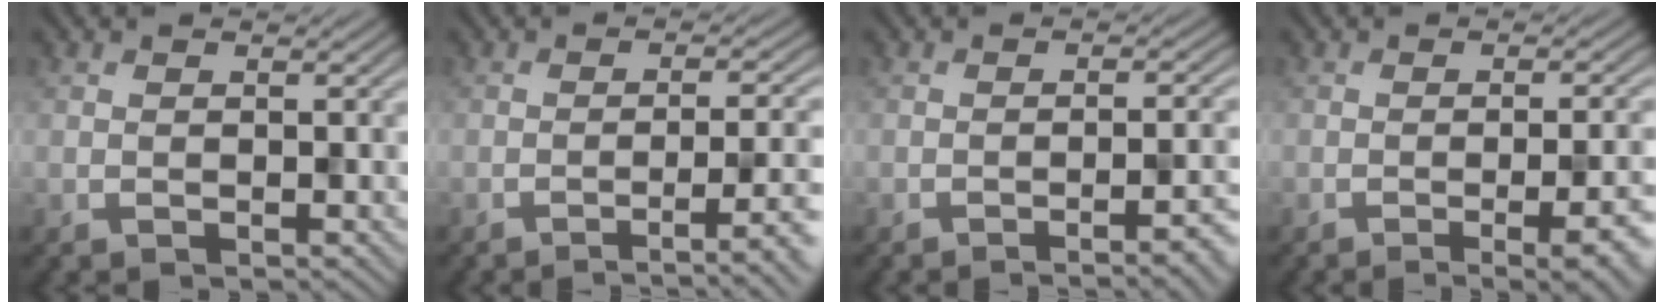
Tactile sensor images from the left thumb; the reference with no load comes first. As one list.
[{"total": 5.6, "force": [-2.9, 1.1, 4.7], "torque": [-0.070, -0.002, -0.038]}, {"total": 5.5, "force": [-3.0, 1.1, 4.5], "torque": [-0.051, 0.007, -0.039]}, {"total": 7.6, "force": [-3.1, 2.2, 6.6], "torque": [-0.073, 0.002, -0.032]}]